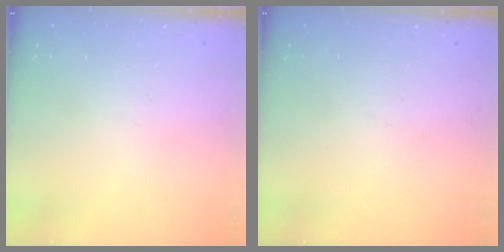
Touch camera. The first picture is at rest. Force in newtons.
{"total": 0.0}